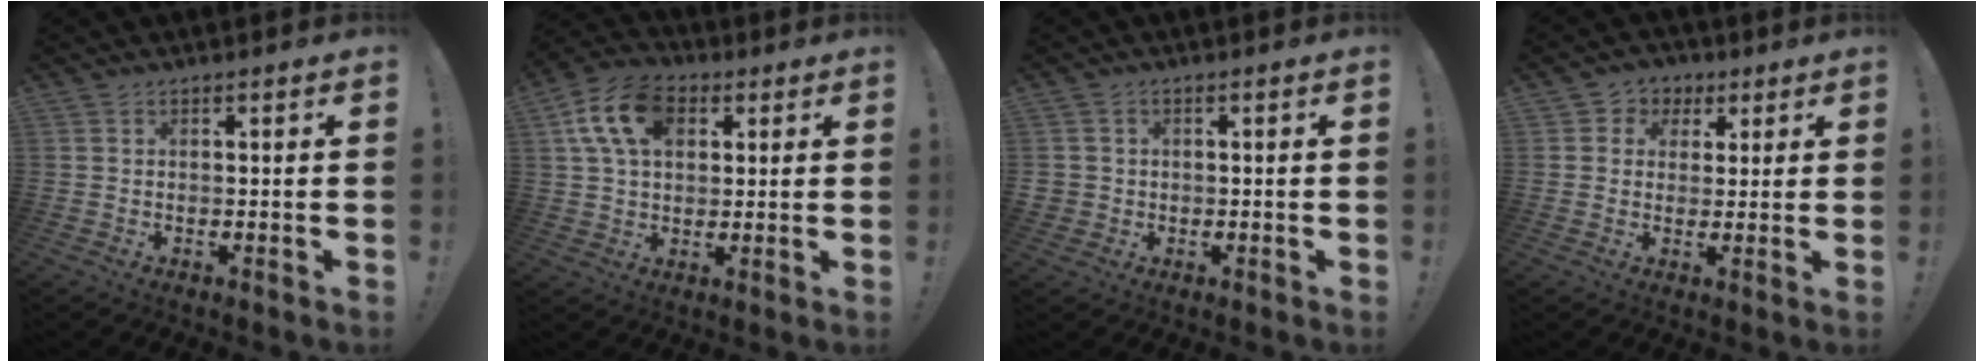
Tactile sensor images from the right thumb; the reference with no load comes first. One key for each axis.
{"total": 14.3, "fx": 5.1, "fy": 9.6, "fz": 9.4, "tx": -0.168, "ty": -0.002, "tz": 0.097}
{"total": 2.4, "fx": 0.3, "fy": 2.3, "fz": 0.5, "tx": -0.004, "ty": 0.000, "tz": 0.006}
{"total": 5.4, "fx": 1.2, "fy": 5.1, "fz": 1.1, "tx": -0.009, "ty": -0.005, "tz": 0.026}